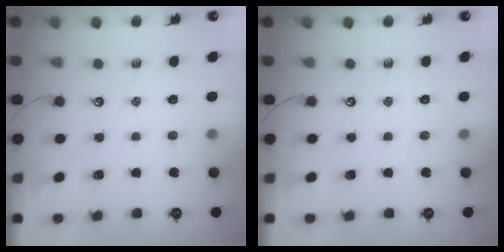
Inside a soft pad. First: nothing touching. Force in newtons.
{"total": 0.0}